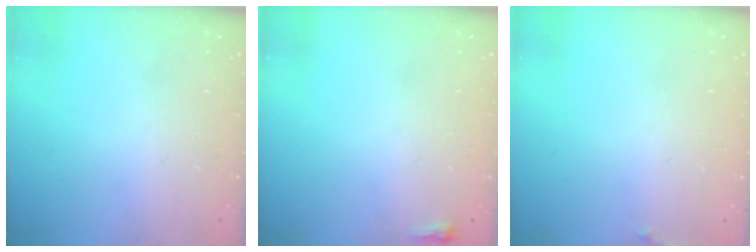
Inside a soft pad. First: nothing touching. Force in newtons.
{"total": 2.4, "press": 2.4, "slide": 0.6}
{"total": 5.6, "press": 5.3, "slide": 1.7}